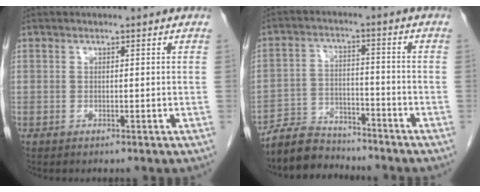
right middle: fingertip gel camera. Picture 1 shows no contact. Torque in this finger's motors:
{"motor_torque": [-0.05, -0.40, 0.05, 0.00]}